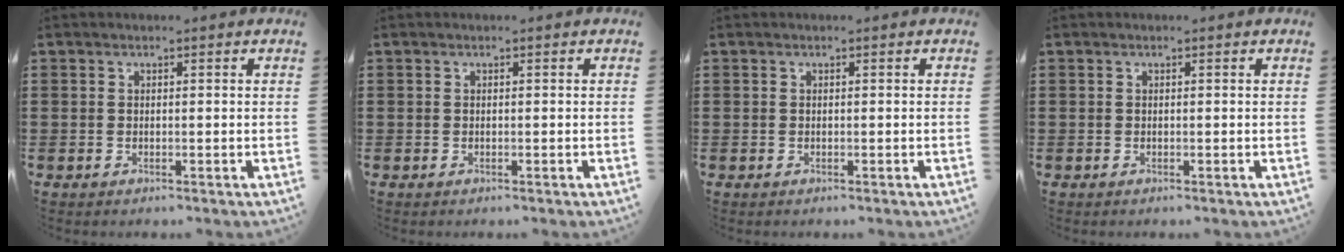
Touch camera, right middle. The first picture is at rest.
{"total": 0.0}
{"total": 0.0}
{"total": 0.0}